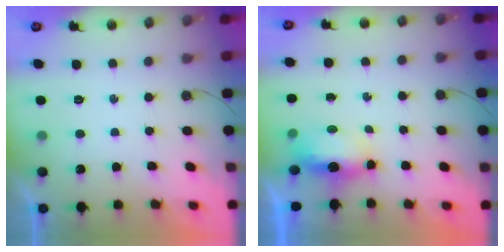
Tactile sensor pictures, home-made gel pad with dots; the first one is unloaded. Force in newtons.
{"total": 9.9, "press": 6.8, "slide": 7.2}